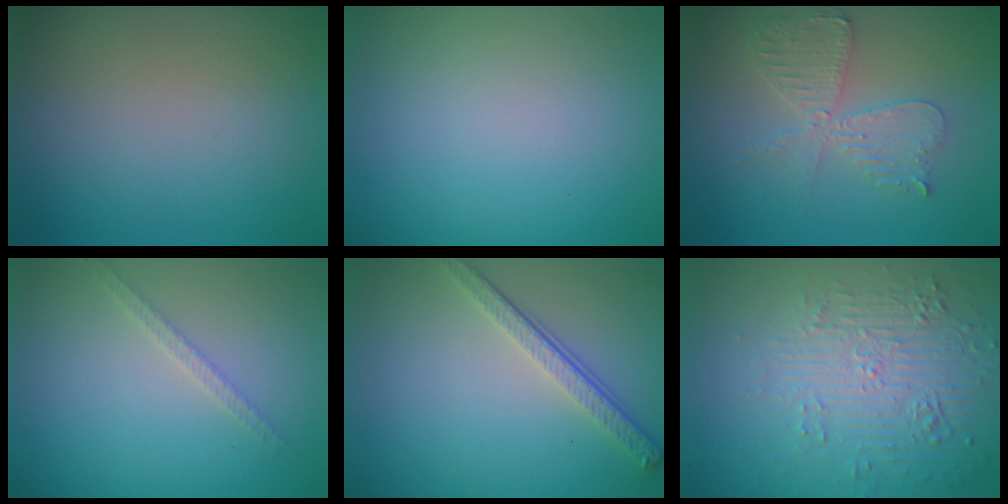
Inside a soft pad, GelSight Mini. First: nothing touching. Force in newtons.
{"total": 0.0}
{"total": 4.4, "press": 3.8, "slide": 2.1}
{"total": 1.3, "press": 1.3, "slide": 0.2}
{"total": 3.6, "press": 2.6, "slide": 2.4}
{"total": 5.9, "press": 3.6, "slide": 4.7}